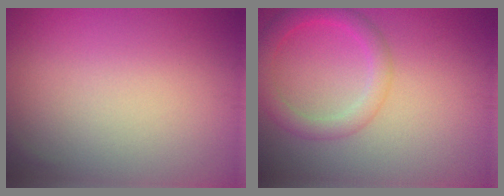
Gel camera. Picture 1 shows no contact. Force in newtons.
{"total": 3.1, "press": 3.1, "slide": 0.3}